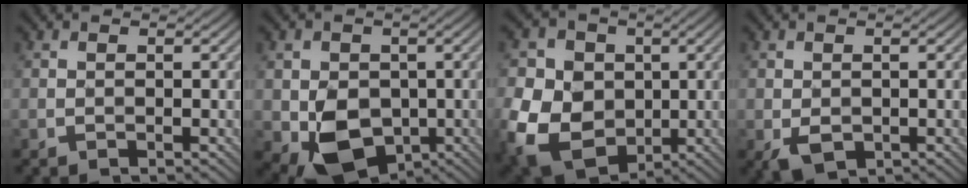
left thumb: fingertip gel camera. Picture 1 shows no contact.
{"total": 7.3, "force": [-1.8, 5.9, 4.0], "torque": [-0.090, -0.017, -0.035]}
{"total": 12.6, "force": [-1.7, 10.2, 7.2], "torque": [-0.191, -0.018, -0.029]}
{"total": 2.3, "force": [-0.7, 1.8, 1.3], "torque": [-0.035, -0.010, -0.010]}